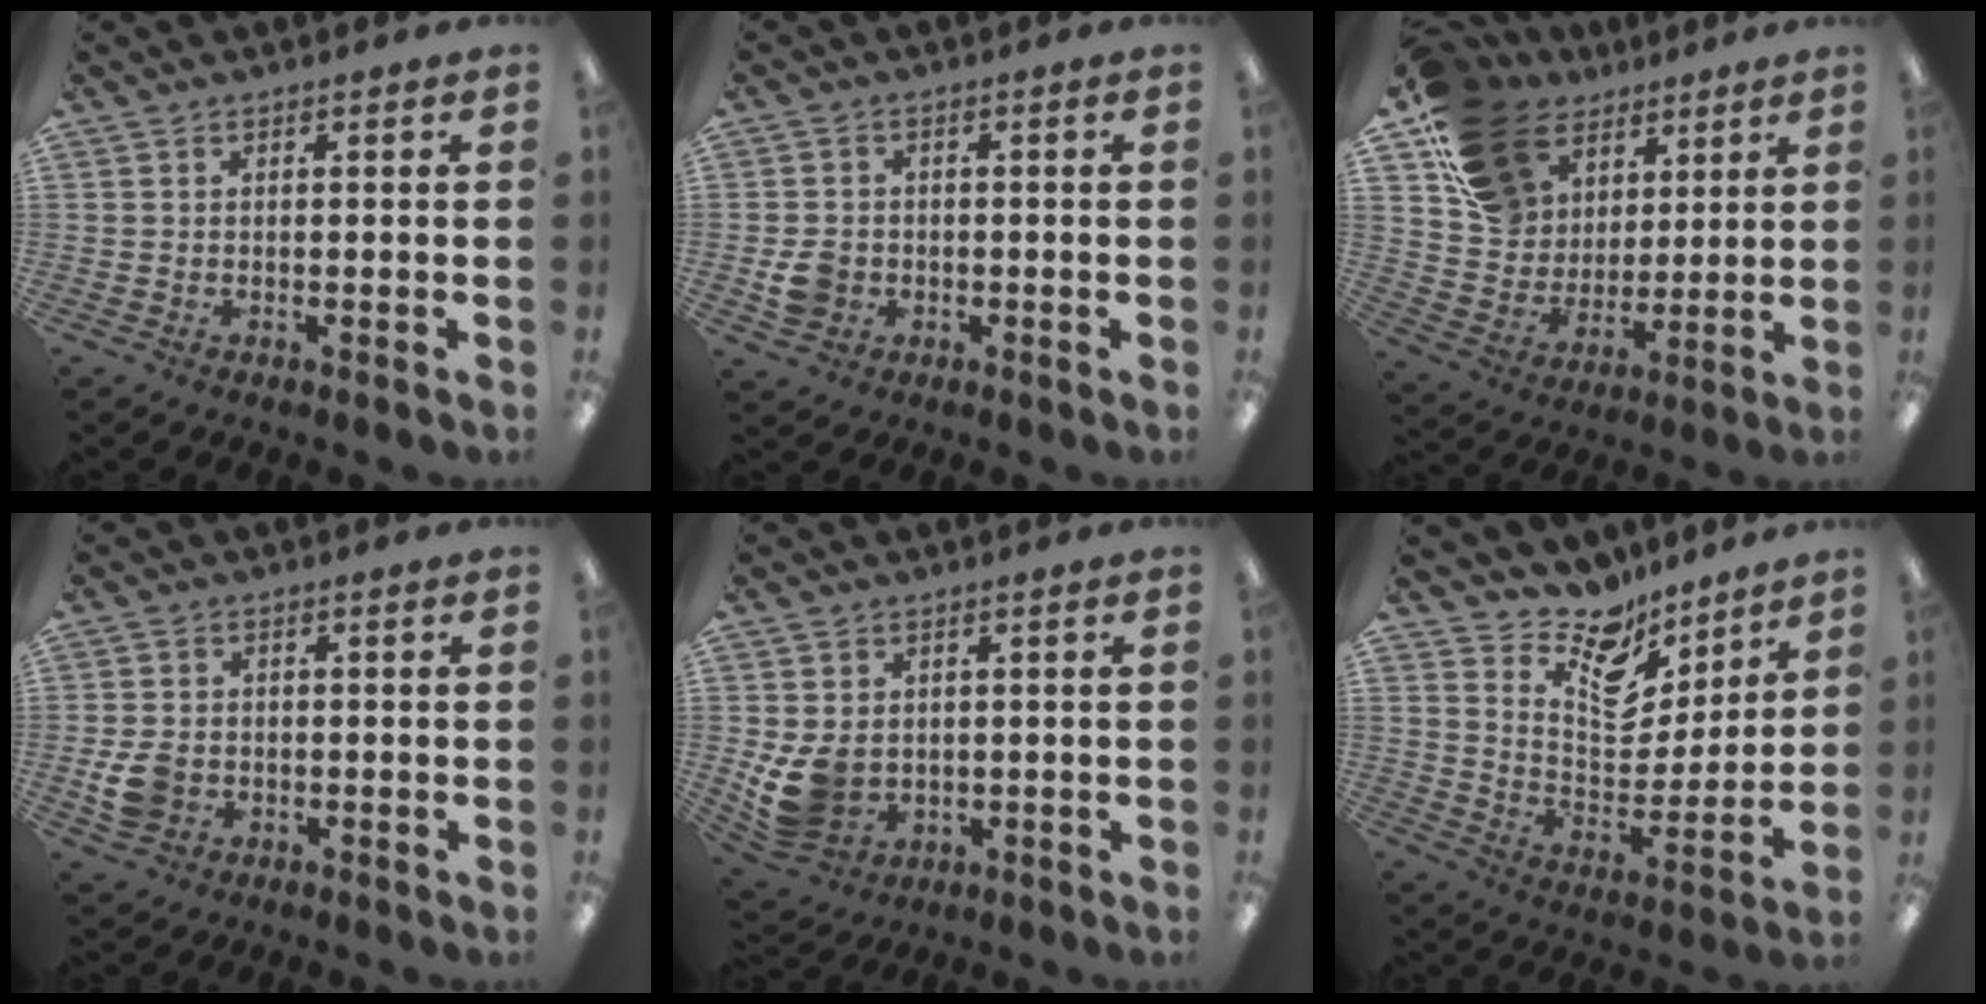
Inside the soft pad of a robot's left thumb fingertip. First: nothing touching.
{"total": 4.8, "force": [-1.2, 4.1, 2.1], "torque": [-0.025, 0.001, -0.022]}
{"total": 16.2, "force": [10.0, 11.3, 5.8], "torque": [-0.127, -0.048, 0.198]}
{"total": 5.6, "force": [-1.6, 4.5, 3.0], "torque": [-0.053, 0.006, -0.029]}
{"total": 8.5, "force": [0.0, 7.0, 4.9], "torque": [-0.113, 0.008, 0.006]}
{"total": 13.5, "force": [11.0, 6.3, 4.5], "torque": [-0.089, -0.090, 0.204]}